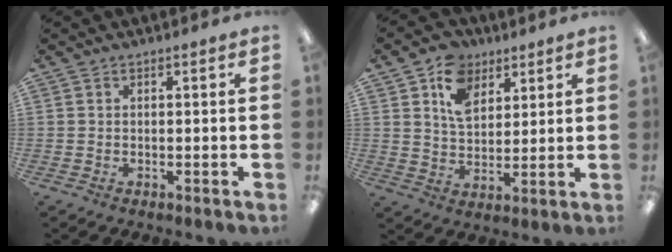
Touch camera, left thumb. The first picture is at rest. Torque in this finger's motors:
{"motor_torque": [-0.11, -0.02, -0.07, -0.18, -0.04]}